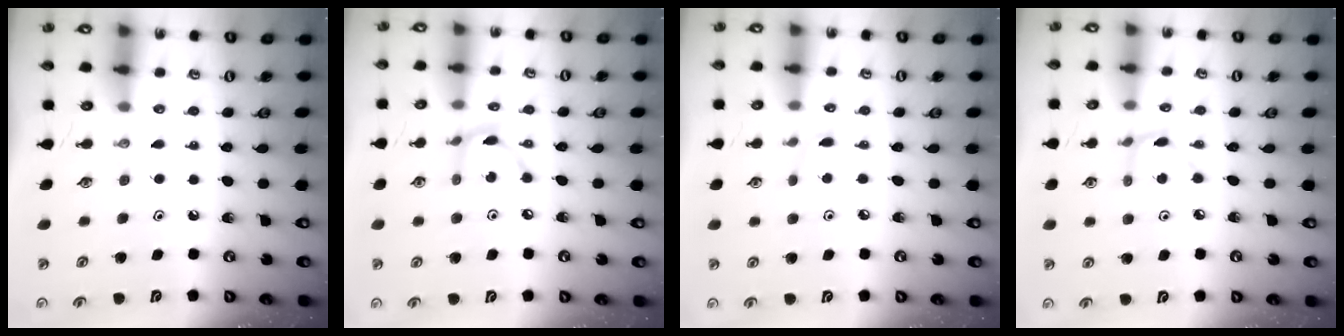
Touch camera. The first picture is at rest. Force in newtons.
{"total": 4.9, "press": 4.9, "slide": 0.1}
{"total": 1.4, "press": 1.4, "slide": 0.2}
{"total": 3.1, "press": 3.1, "slide": 0.4}